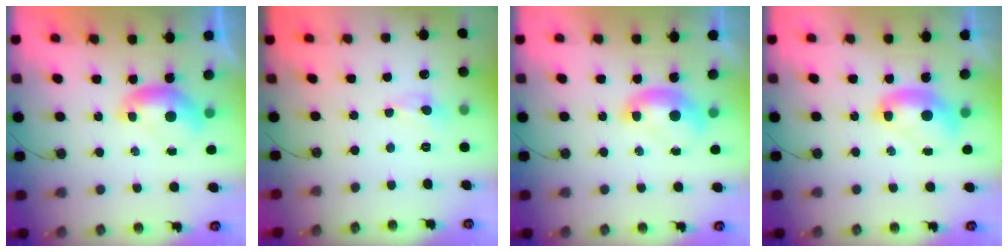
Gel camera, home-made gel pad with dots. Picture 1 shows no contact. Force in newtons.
{"total": 0.6, "press": 0.5, "slide": 0.4}
{"total": 1.2, "press": 1.2, "slide": 0.3}
{"total": 2.5, "press": 2.5, "slide": 0.1}